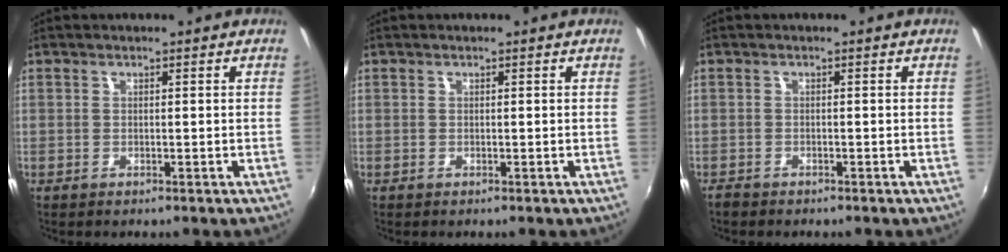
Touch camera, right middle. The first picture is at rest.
{"total": 0.0}
{"total": 1.5, "force": [-1.4, 0.5, 0.3], "torque": [-0.010, -0.005, -0.027]}